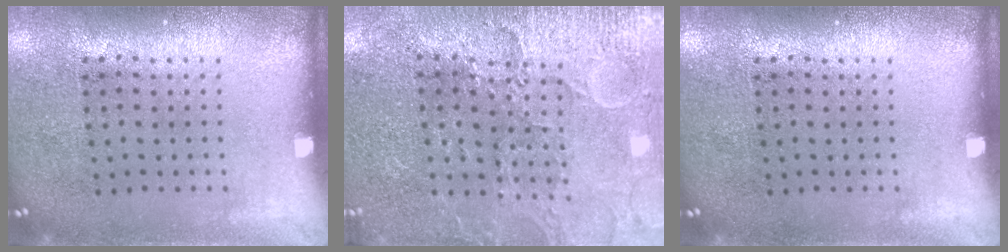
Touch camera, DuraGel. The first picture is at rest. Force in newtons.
{"total": 3.4, "press": 3.3, "slide": 1.0}
{"total": 0.0}